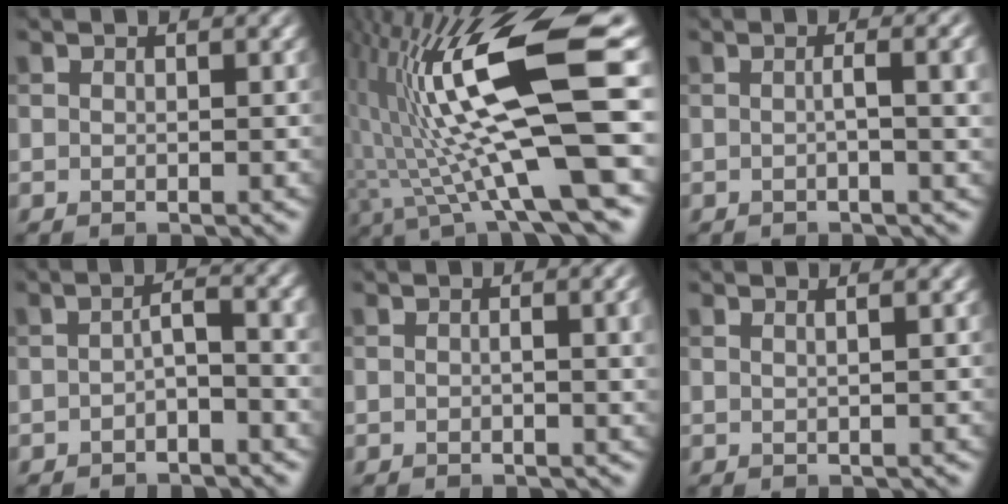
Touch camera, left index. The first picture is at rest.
{"total": 15.5, "force": [3.1, 3.4, 14.7], "torque": [-0.262, 0.002, 0.058]}
{"total": 4.0, "force": [0.1, 1.2, 3.8], "torque": [-0.042, 0.011, -0.004]}
{"total": 2.5, "force": [-0.7, 0.7, 2.3], "torque": [-0.037, 0.007, -0.017]}
{"total": 2.7, "force": [0.1, 0.7, 2.6], "torque": [-0.032, 0.003, 0.000]}
{"total": 1.9, "force": [1.0, 0.9, 1.3], "torque": [-0.001, -0.001, -0.010]}